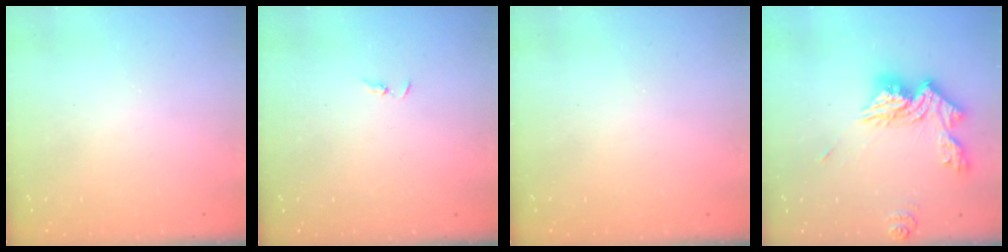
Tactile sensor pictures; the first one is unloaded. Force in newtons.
{"total": 1.3, "press": 1.2, "slide": 0.3}
{"total": 0.0}
{"total": 15.2, "press": 15.1, "slide": 1.6}